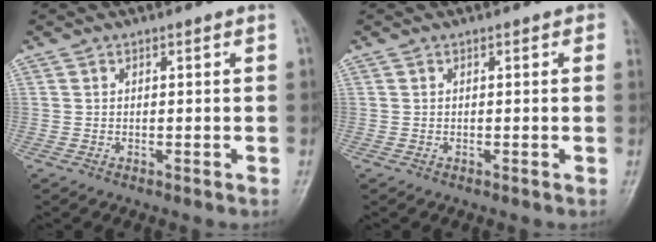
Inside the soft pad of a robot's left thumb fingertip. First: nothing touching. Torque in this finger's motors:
{"motor_torque": [1.05, 0.66, 0.60, -0.49, 0.01]}